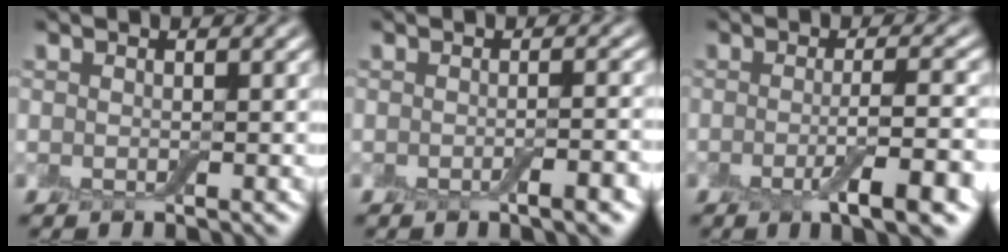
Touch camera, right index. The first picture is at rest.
{"total": 2.7, "force": [-1.1, 0.6, 2.4], "torque": [-0.027, 0.003, -0.018]}
{"total": 6.1, "force": [-2.1, 1.3, 5.6], "torque": [-0.084, 0.001, -0.036]}